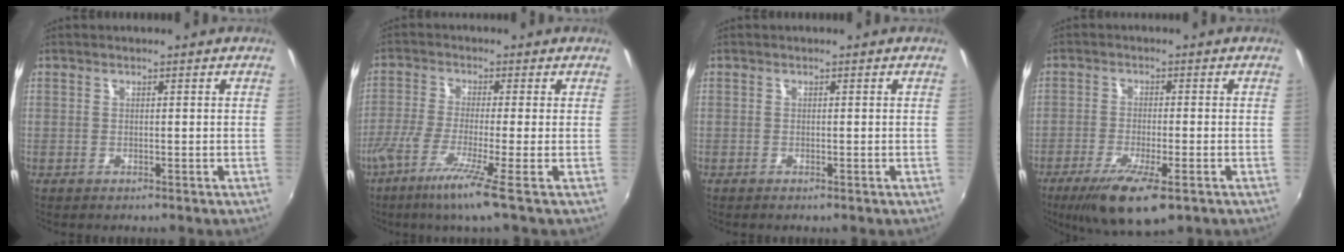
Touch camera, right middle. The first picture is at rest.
{"total": 8.0, "force": [-4.6, -1.0, 6.5], "torque": [-0.148, -0.020, -0.090]}
{"total": 0.0}
{"total": 10.4, "force": [-6.1, 2.2, 8.1], "torque": [-0.166, -0.035, -0.103]}